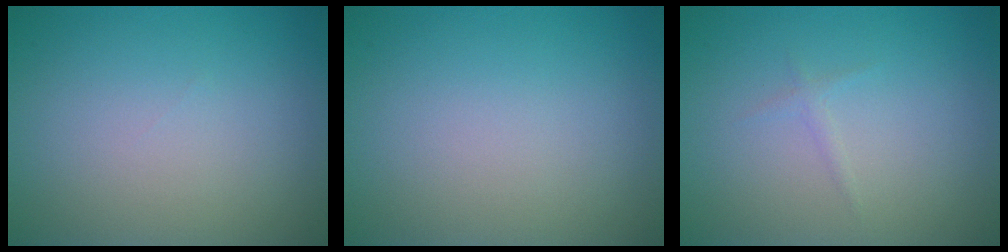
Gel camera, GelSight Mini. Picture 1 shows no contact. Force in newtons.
{"total": 0.0}
{"total": 0.6, "press": 0.6, "slide": 0.1}